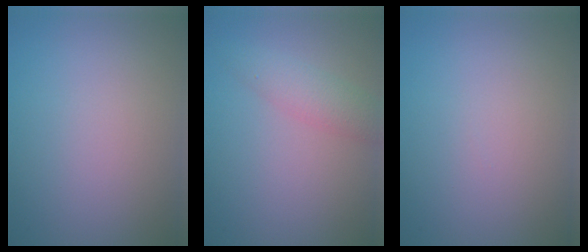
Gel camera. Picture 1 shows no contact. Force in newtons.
{"total": 2.6, "press": 2.6, "slide": 0.0}
{"total": 0.0}